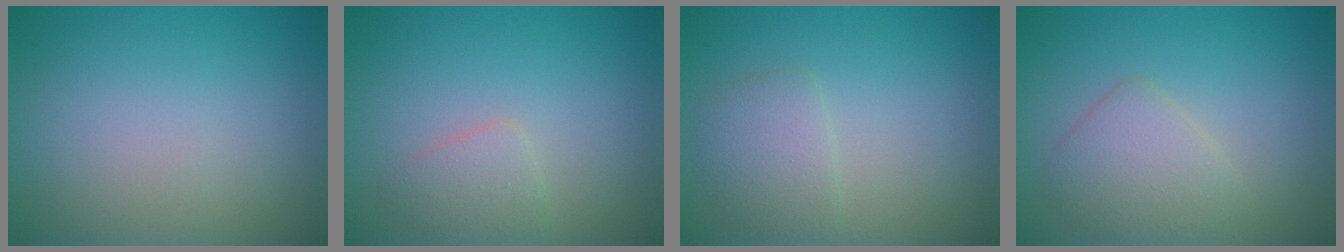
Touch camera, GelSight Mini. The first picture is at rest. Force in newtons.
{"total": 1.6, "press": 1.6, "slide": 0.0}
{"total": 2.4, "press": 2.4, "slide": 0.0}
{"total": 2.9, "press": 2.9, "slide": 0.2}